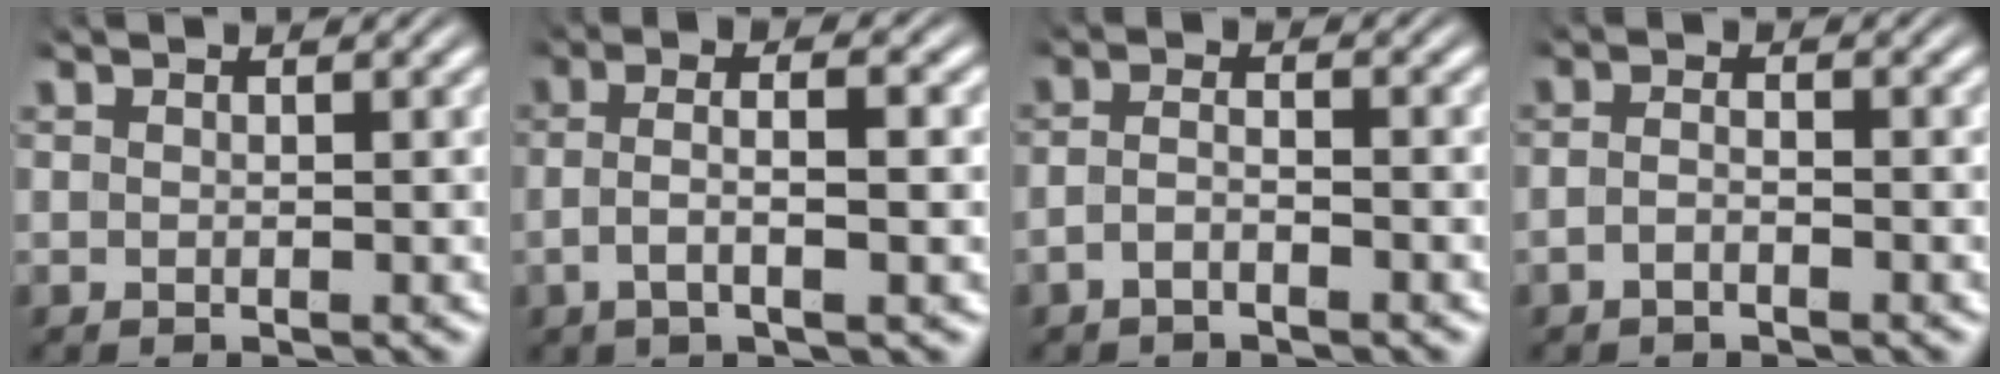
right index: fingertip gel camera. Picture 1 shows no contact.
{"total": 3.8, "force": [-0.7, 0.9, 3.6], "torque": [-0.069, -0.004, -0.013]}
{"total": 2.2, "force": [-1.6, 0.5, 1.3], "torque": [-0.029, -0.008, -0.027]}
{"total": 1.5, "force": [-1.2, 0.1, 0.9], "torque": [-0.016, -0.003, -0.022]}